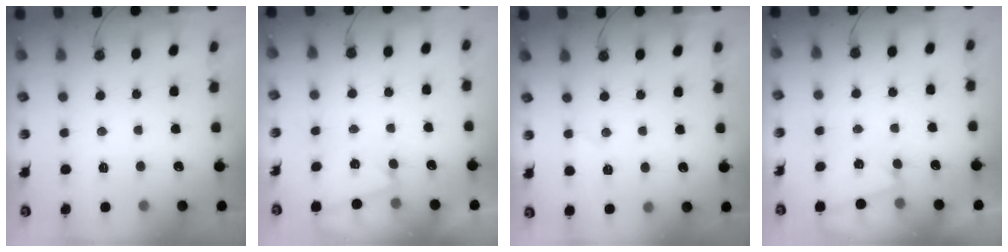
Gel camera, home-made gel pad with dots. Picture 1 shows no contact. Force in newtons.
{"total": 2.4, "press": 1.8, "slide": 1.7}
{"total": 5.2, "press": 5.0, "slide": 1.4}
{"total": 2.4, "press": 1.8, "slide": 1.7}